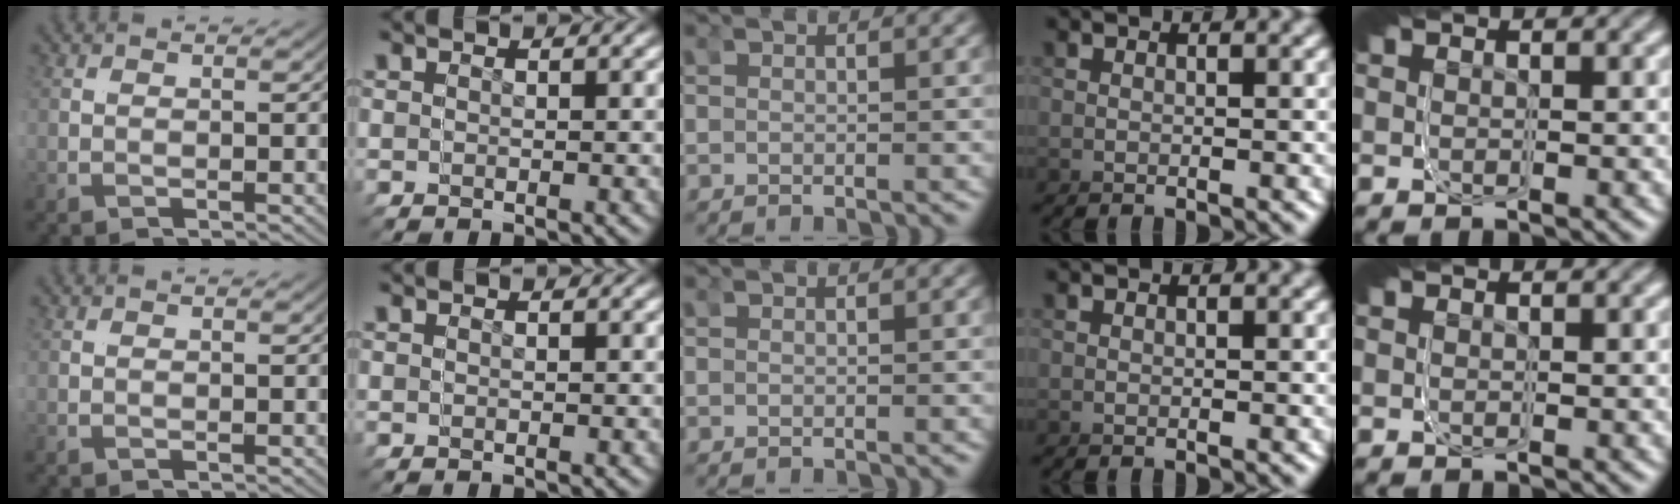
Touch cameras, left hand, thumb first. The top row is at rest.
{}